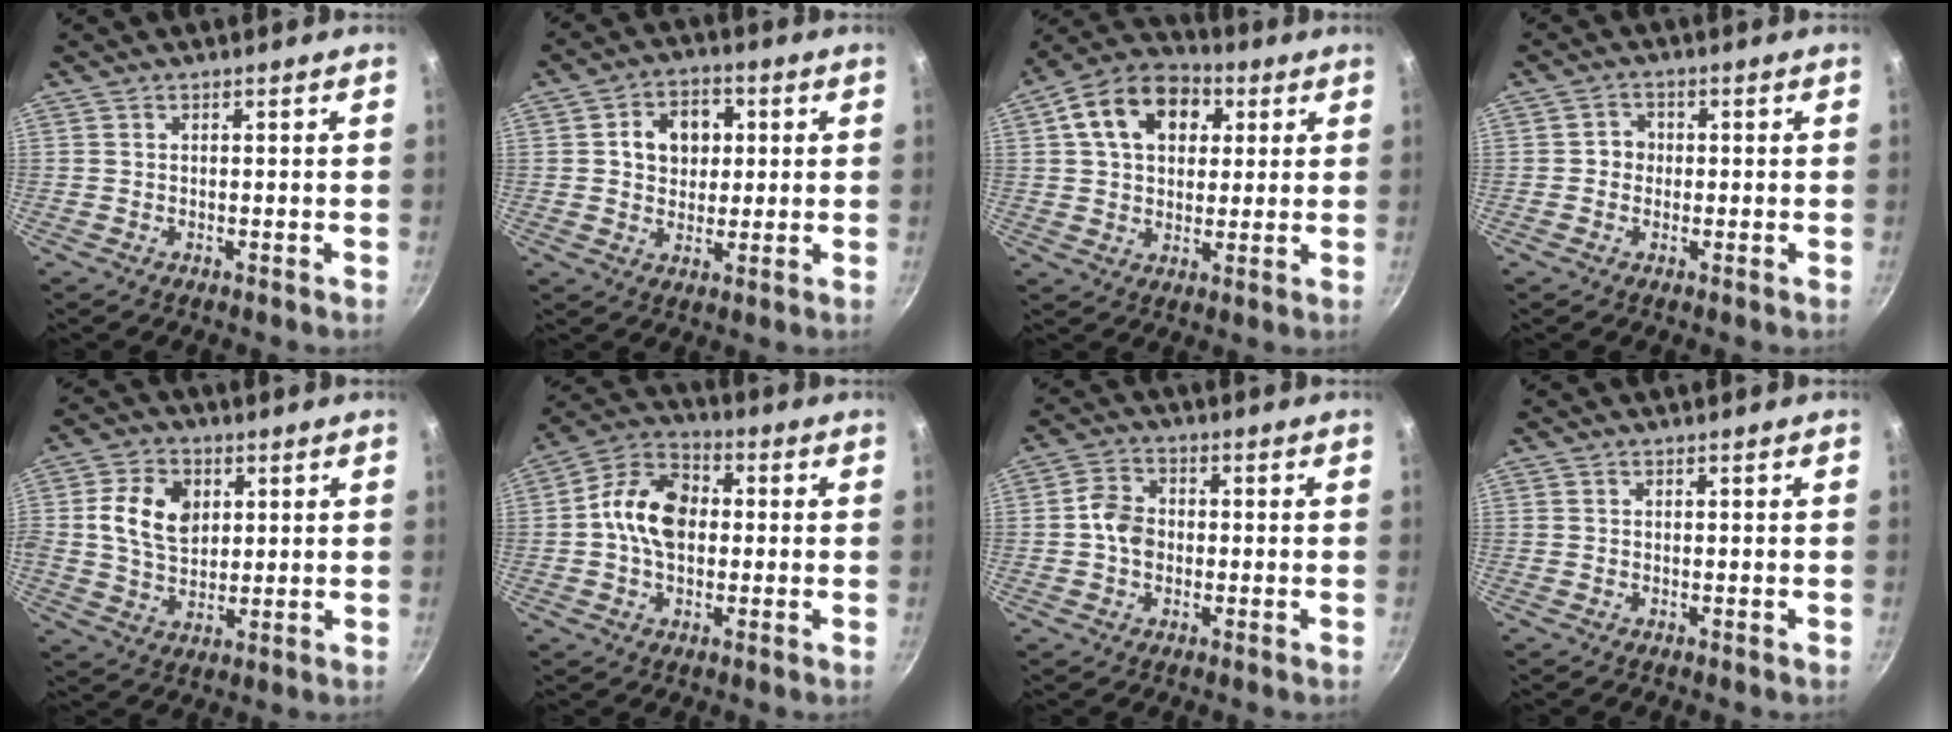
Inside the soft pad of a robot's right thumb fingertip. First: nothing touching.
{"total": 8.7, "force": [1.7, 6.9, 5.1], "torque": [-0.046, 0.006, 0.020]}
{"total": 15.0, "force": [4.7, 10.6, 9.4], "torque": [-0.136, 0.017, 0.062]}
{"total": 2.9, "force": [-0.2, 2.7, 1.1], "torque": [0.002, 0.008, -0.008]}
{"total": 10.5, "force": [2.3, 7.6, 6.9], "torque": [-0.106, -0.003, 0.038]}
{"total": 12.1, "force": [0.2, 8.5, 8.6], "torque": [-0.124, 0.026, -0.019]}
{"total": 5.4, "force": [-0.6, 4.3, 3.2], "torque": [-0.042, 0.019, -0.020]}
{"total": 0.0}